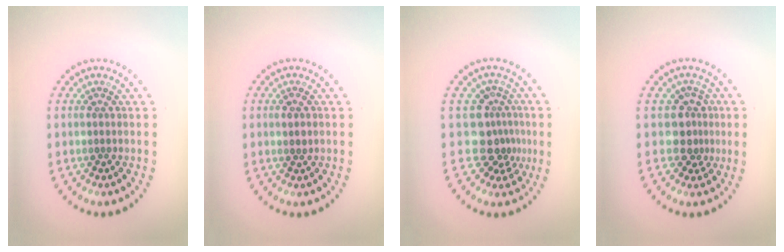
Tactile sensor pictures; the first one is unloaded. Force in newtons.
{"total": 0.6, "press": 0.6, "slide": 0.3}
{"total": 3.4, "press": 2.3, "slide": 2.4}
{"total": 2.6, "press": 1.9, "slide": 1.7}